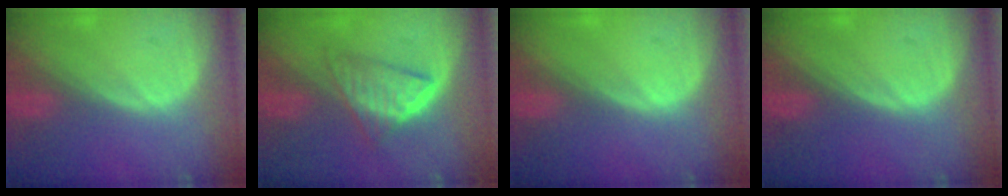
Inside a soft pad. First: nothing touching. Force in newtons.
{"total": 6.5, "press": 5.5, "slide": 3.5}
{"total": 0.0}
{"total": 0.0}